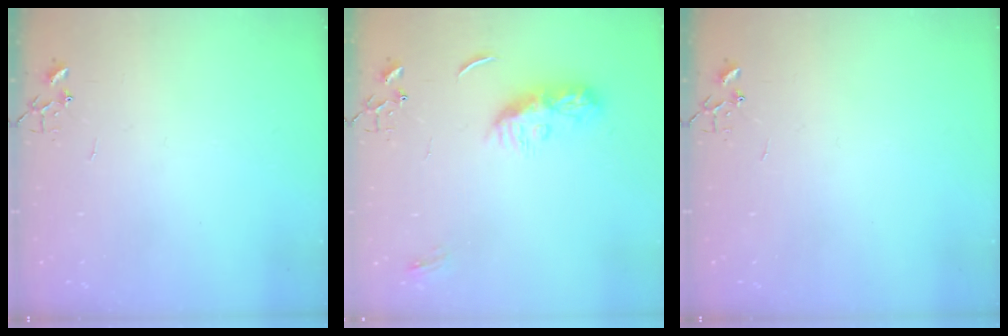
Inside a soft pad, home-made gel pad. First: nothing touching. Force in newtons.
{"total": 9.4, "press": 9.4, "slide": 0.2}
{"total": 0.0}